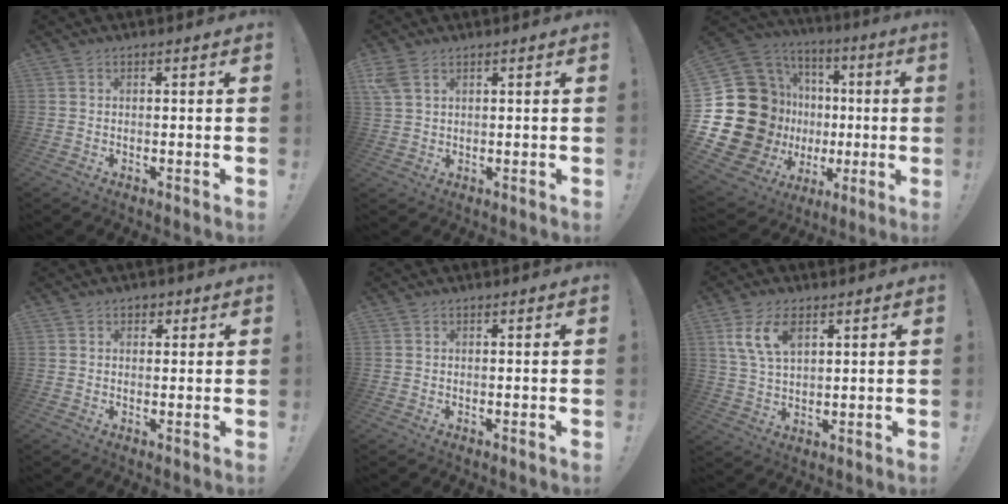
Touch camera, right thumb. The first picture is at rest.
{"total": 4.9, "force": [2.8, 2.7, 3.0], "torque": [-0.059, -0.010, 0.056]}
{"total": 26.6, "force": [-0.5, 22.0, 15.0], "torque": [-0.282, -0.034, 0.080]}
{"total": 2.0, "force": [0.7, 1.7, 0.8], "torque": [-0.002, 0.001, 0.009]}
{"total": 0.0}
{"total": 9.2, "force": [4.3, 5.0, 6.4], "torque": [-0.127, -0.005, 0.083]}